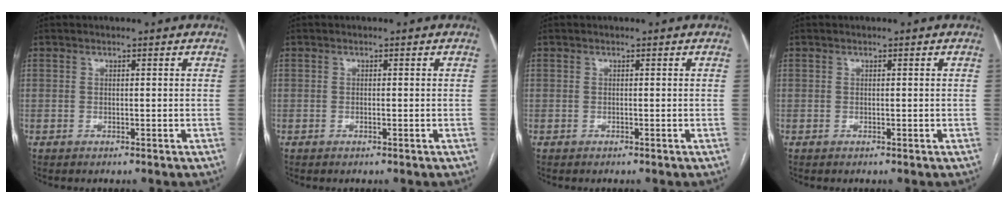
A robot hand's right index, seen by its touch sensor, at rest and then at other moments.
{"total": 0.0}
{"total": 0.0}
{"total": 0.0}